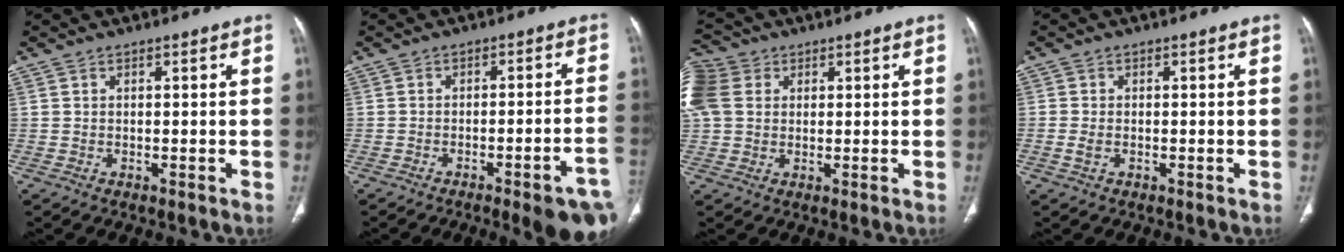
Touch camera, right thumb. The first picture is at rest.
{"total": 12.6, "force": [-6.7, 1.9, 10.5], "torque": [-0.099, 0.033, -0.082]}
{"total": 12.1, "force": [3.4, 9.7, 6.4], "torque": [-0.164, 0.025, 0.063]}
{"total": 1.7, "force": [-0.4, 1.1, 1.2], "torque": [-0.029, 0.002, -0.009]}